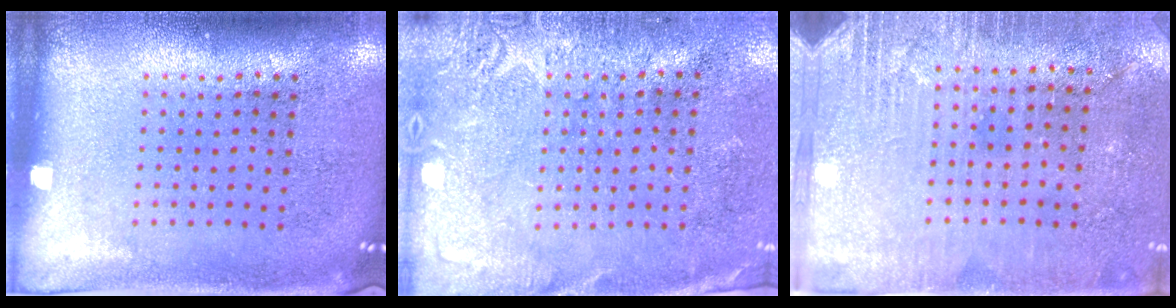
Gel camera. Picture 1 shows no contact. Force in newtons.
{"total": 2.7, "press": 2.6, "slide": 0.9}
{"total": 2.8, "press": 2.7, "slide": 0.7}